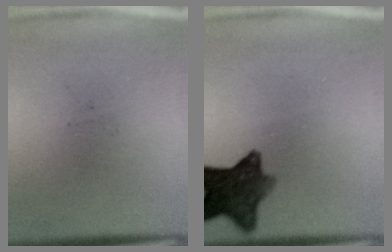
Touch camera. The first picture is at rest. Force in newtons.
{"total": 9.3}